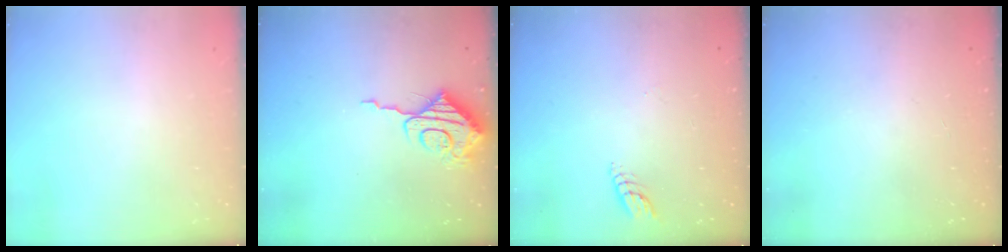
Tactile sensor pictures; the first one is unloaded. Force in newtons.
{"total": 9.7, "press": 9.6, "slide": 0.8}
{"total": 3.9, "press": 3.9, "slide": 0.4}
{"total": 0.0}